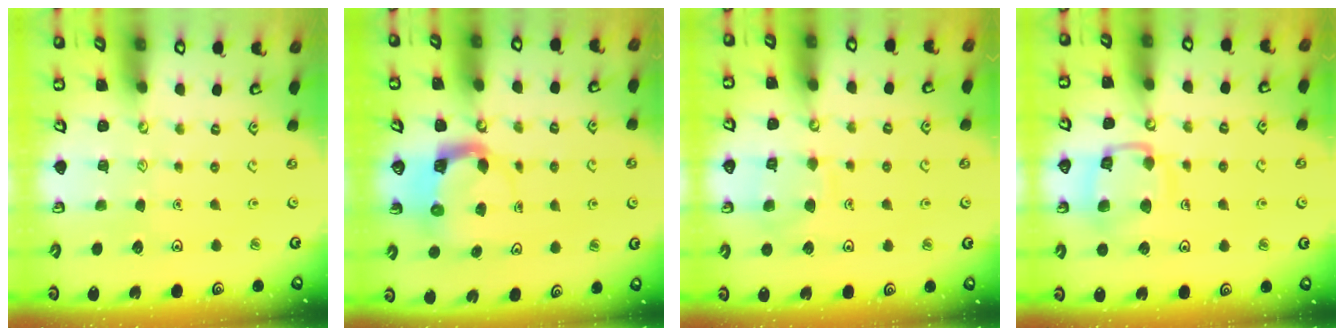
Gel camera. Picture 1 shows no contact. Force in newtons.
{"total": 3.8, "press": 3.7, "slide": 0.6}
{"total": 8.0, "press": 8.0, "slide": 0.8}
{"total": 12.0, "press": 12.0, "slide": 1.2}